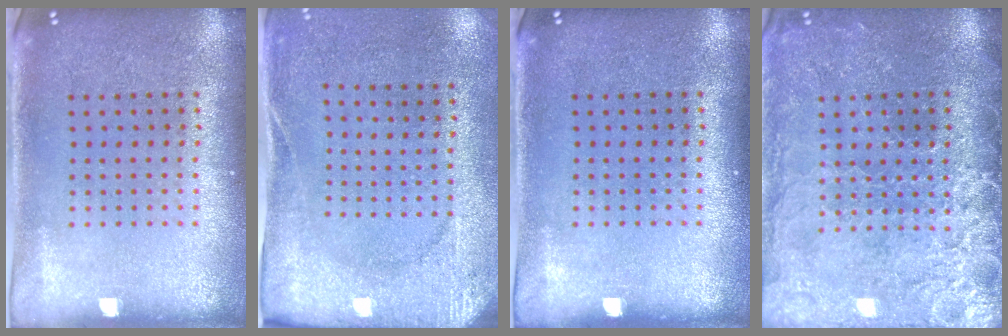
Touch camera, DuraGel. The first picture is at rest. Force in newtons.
{"total": 2.7, "press": 2.2, "slide": 1.7}
{"total": 0.0}
{"total": 3.7, "press": 3.4, "slide": 1.5}